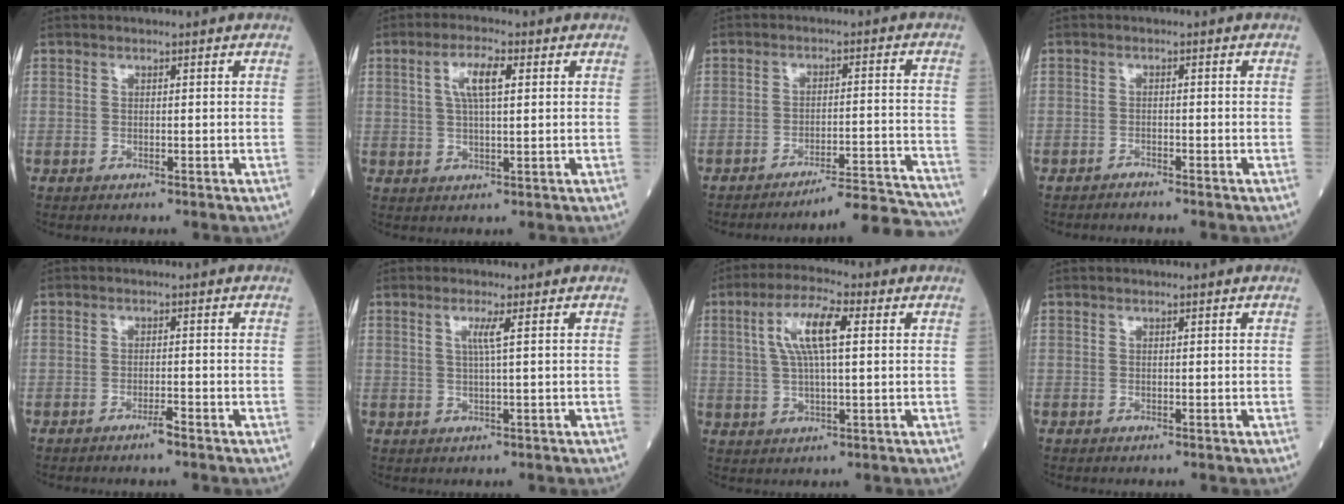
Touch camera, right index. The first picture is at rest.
{"total": 5.4, "force": [1.7, 1.2, 4.9], "torque": [-0.099, 0.010, 0.033]}
{"total": 13.7, "force": [-13.5, -1.6, 1.5], "torque": [0.009, 0.013, -0.181]}
{"total": 1.5, "force": [-1.5, -0.2, 0.2], "torque": [-0.004, 0.001, -0.022]}
{"total": 1.7, "force": [-1.3, -0.1, 1.1], "torque": [-0.020, -0.001, -0.023]}
{"total": 2.2, "force": [0.7, -0.5, 2.1], "torque": [-0.044, -0.002, 0.014]}
{"total": 8.4, "force": [2.2, 1.7, 7.9], "torque": [-0.159, 0.015, 0.042]}
{"total": 0.0}